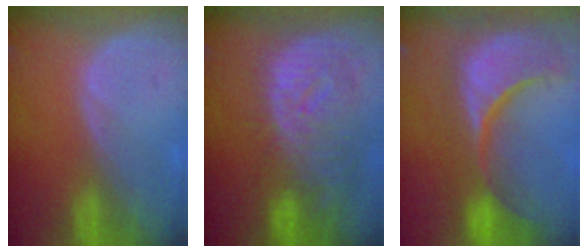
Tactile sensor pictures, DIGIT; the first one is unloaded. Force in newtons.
{"total": 12.2, "press": 10.5, "slide": 6.2}
{"total": 15.3, "press": 12.2, "slide": 9.3}